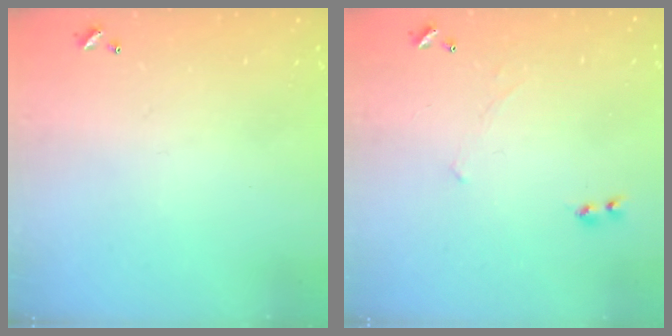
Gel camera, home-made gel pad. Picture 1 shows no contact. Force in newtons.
{"total": 2.3, "press": 2.3, "slide": 0.2}